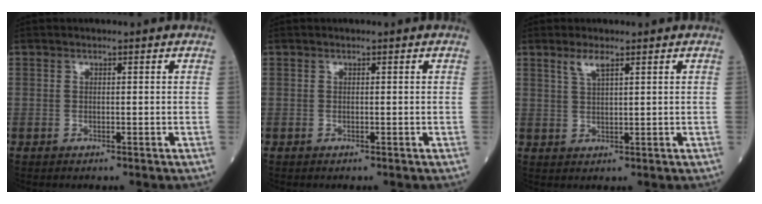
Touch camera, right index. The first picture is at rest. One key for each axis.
{"total": 0.0}
{"total": 2.6, "fx": 1.8, "fy": 0.3, "fz": 1.8, "tx": -0.044, "ty": 0.003, "tz": 0.041}